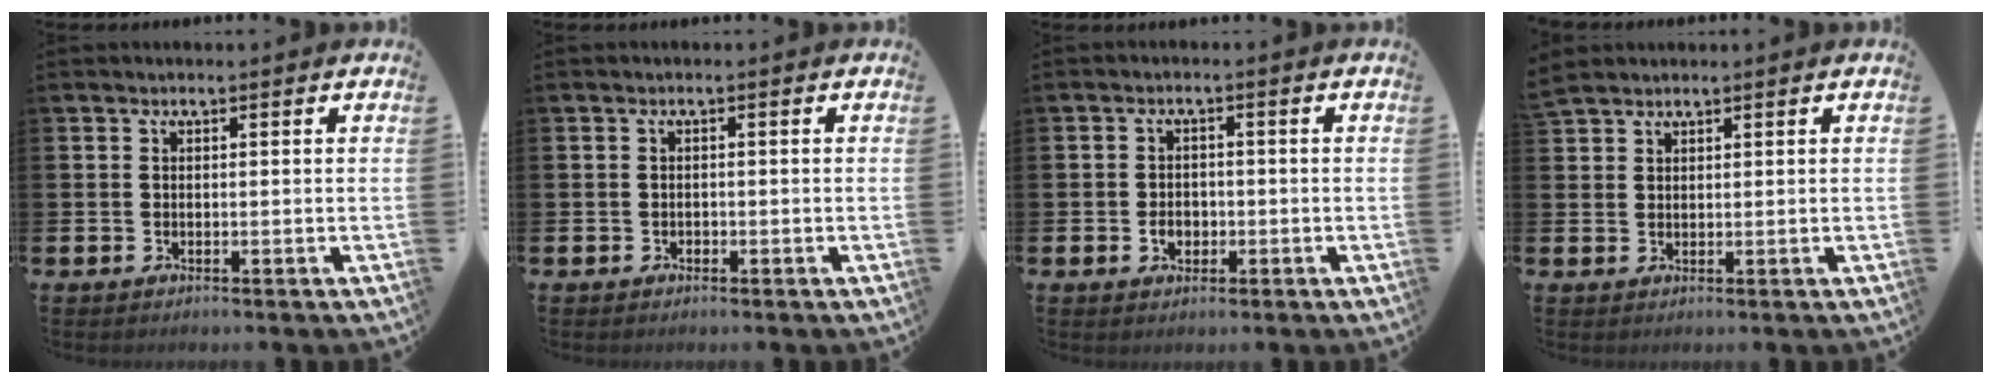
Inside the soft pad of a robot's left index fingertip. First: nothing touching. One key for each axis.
{"total": 0.6, "fx": -0.3, "fy": 0.5, "fz": 0.0, "tx": -0.001, "ty": 0.005, "tz": -0.008}
{"total": 2.4, "fx": -0.6, "fy": 1.9, "fz": 1.2, "tx": -0.011, "ty": -0.003, "tz": -0.019}
{"total": 2.2, "fx": 2.0, "fy": 0.7, "fz": 0.2, "tx": 0.003, "ty": -0.004, "tz": 0.037}